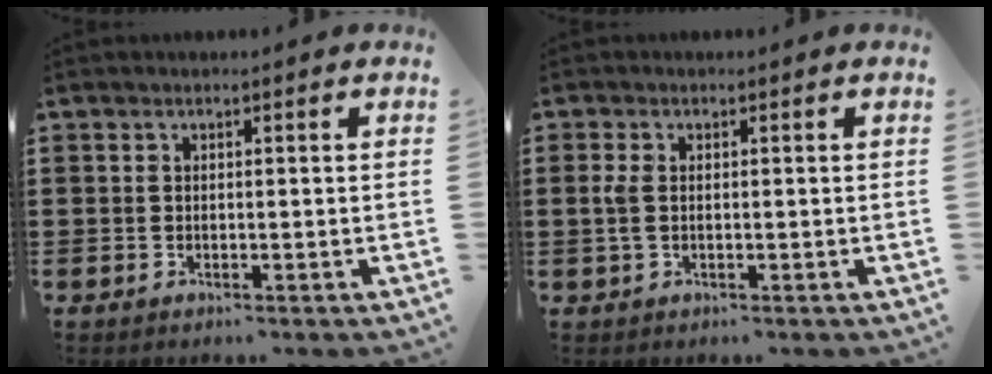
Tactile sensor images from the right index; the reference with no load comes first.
{"total": 2.4, "force": [0.0, 1.1, 2.1], "torque": [-0.065, -0.004, -0.008]}